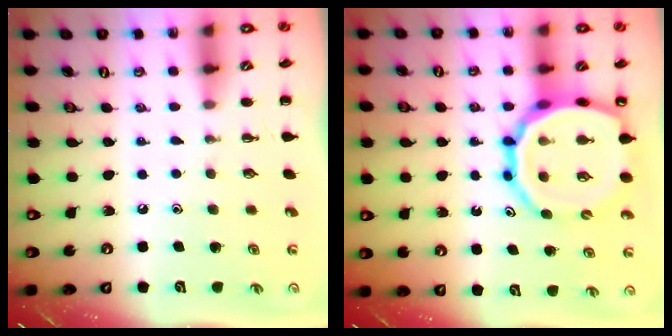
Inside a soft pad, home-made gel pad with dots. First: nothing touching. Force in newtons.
{"total": 21.2, "press": 20.8, "slide": 4.1}